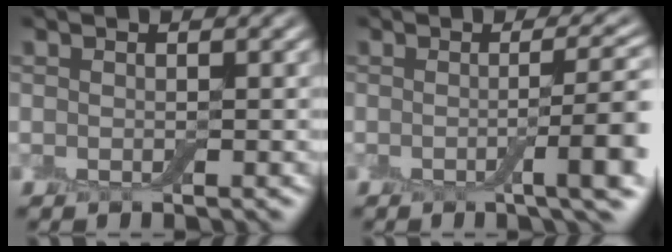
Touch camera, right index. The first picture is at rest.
{"total": 5.4, "force": [-0.8, 1.0, 5.3], "torque": [-0.070, 0.002, -0.015]}